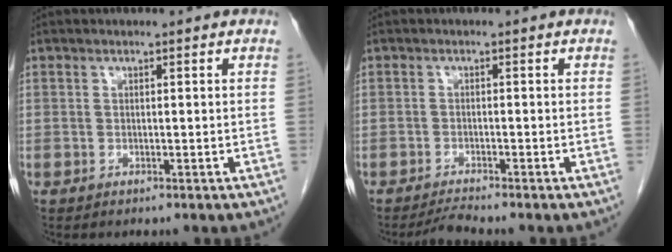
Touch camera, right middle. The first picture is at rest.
{"total": 2.1, "force": [-1.9, -0.7, 0.3], "torque": [-0.014, -0.013, -0.037]}